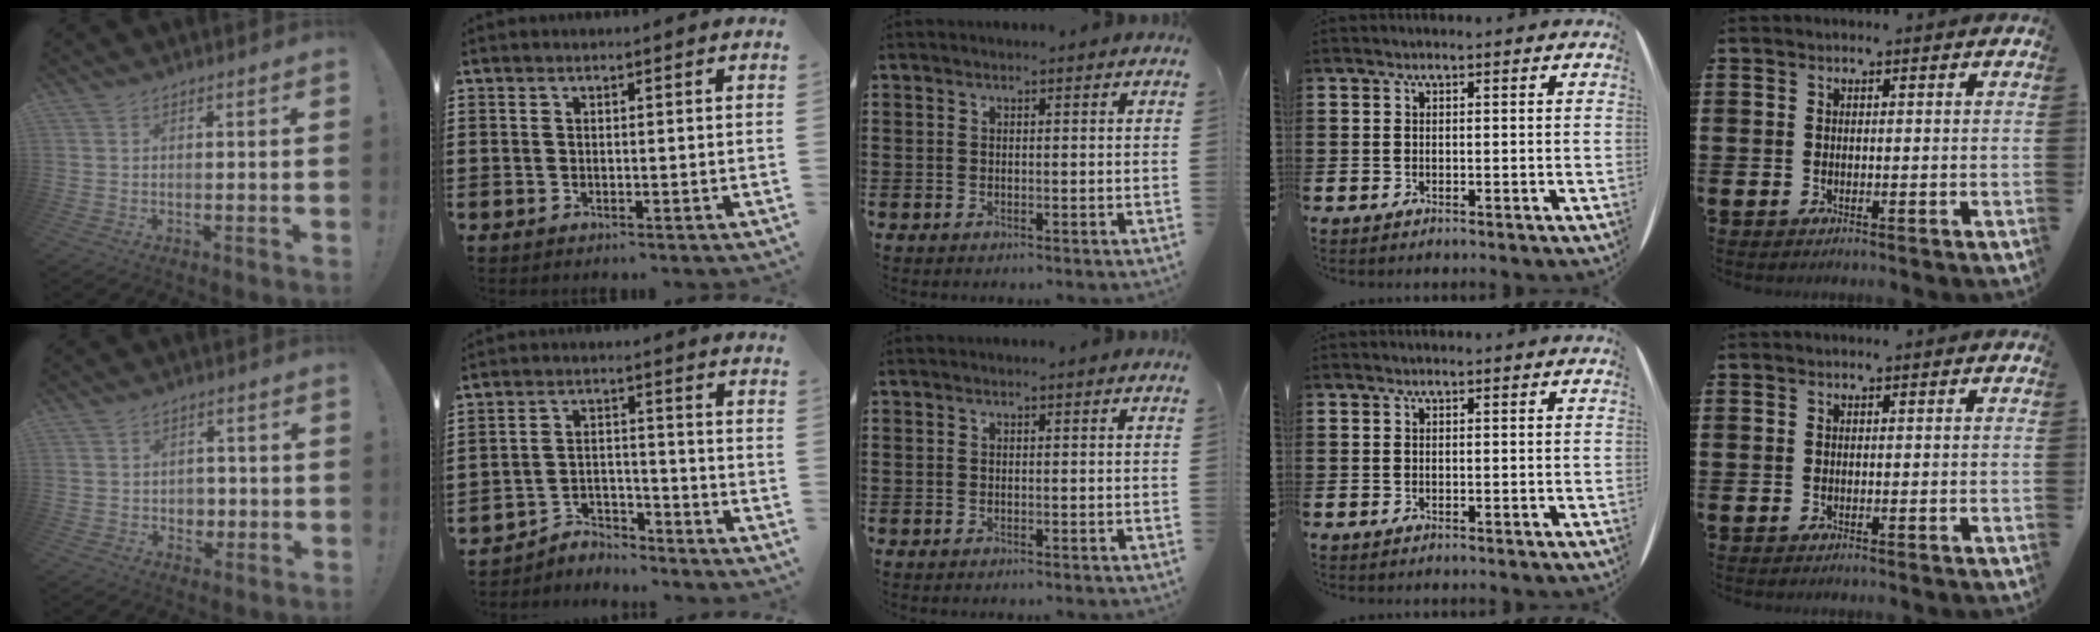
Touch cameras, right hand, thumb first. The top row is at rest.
{"thumb": {"total": 4.4, "force": [0.2, 4.2, 1.1], "torque": [-0.006, -0.006, 0.005]}, "index": {"total": 4.2, "force": [-4.1, 0.8, 0.3], "torque": [-0.012, 0.006, -0.085]}}